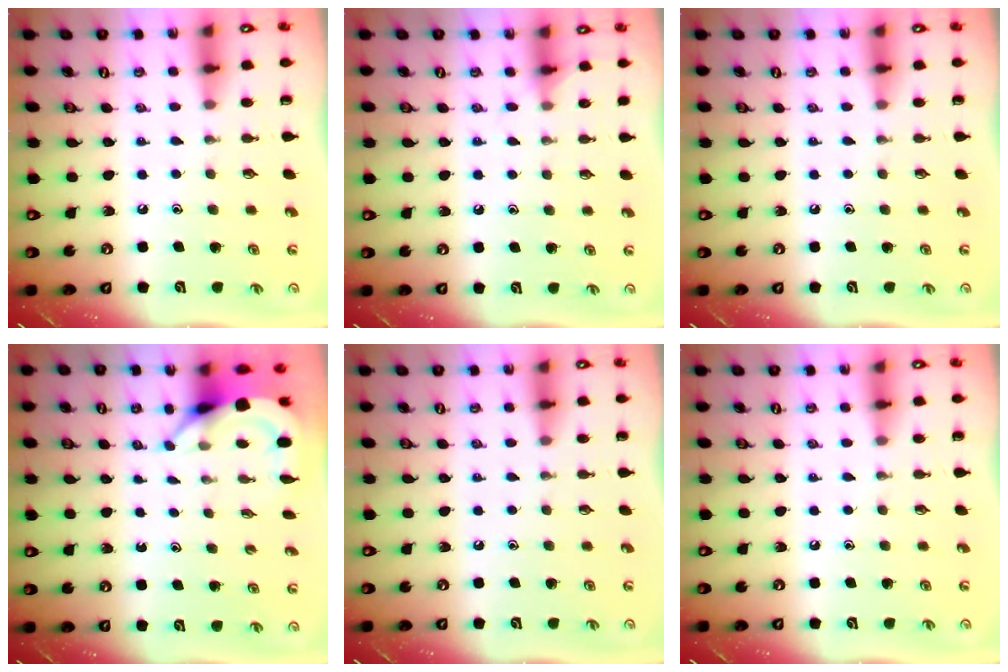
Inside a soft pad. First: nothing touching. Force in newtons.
{"total": 6.0, "press": 6.0, "slide": 0.6}
{"total": 0.0}
{"total": 3.9, "press": 3.9, "slide": 0.1}
{"total": 0.0}
{"total": 0.0}